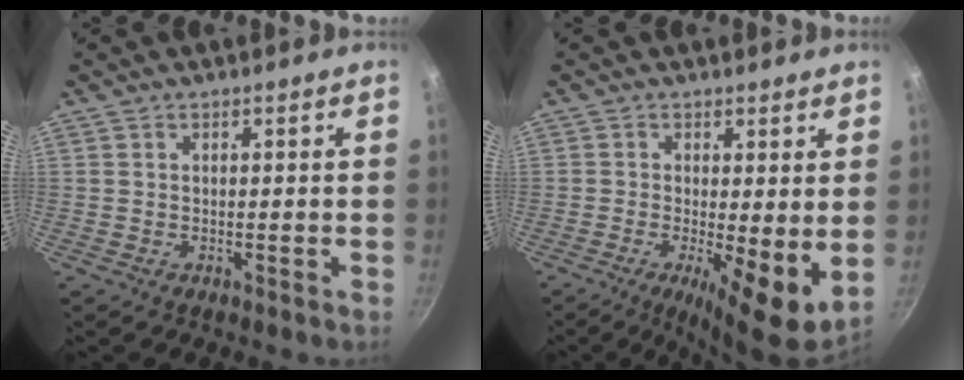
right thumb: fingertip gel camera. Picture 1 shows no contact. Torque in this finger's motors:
{"motor_torque": [0.06, 0.47, -0.14, 0.19, 0.00]}